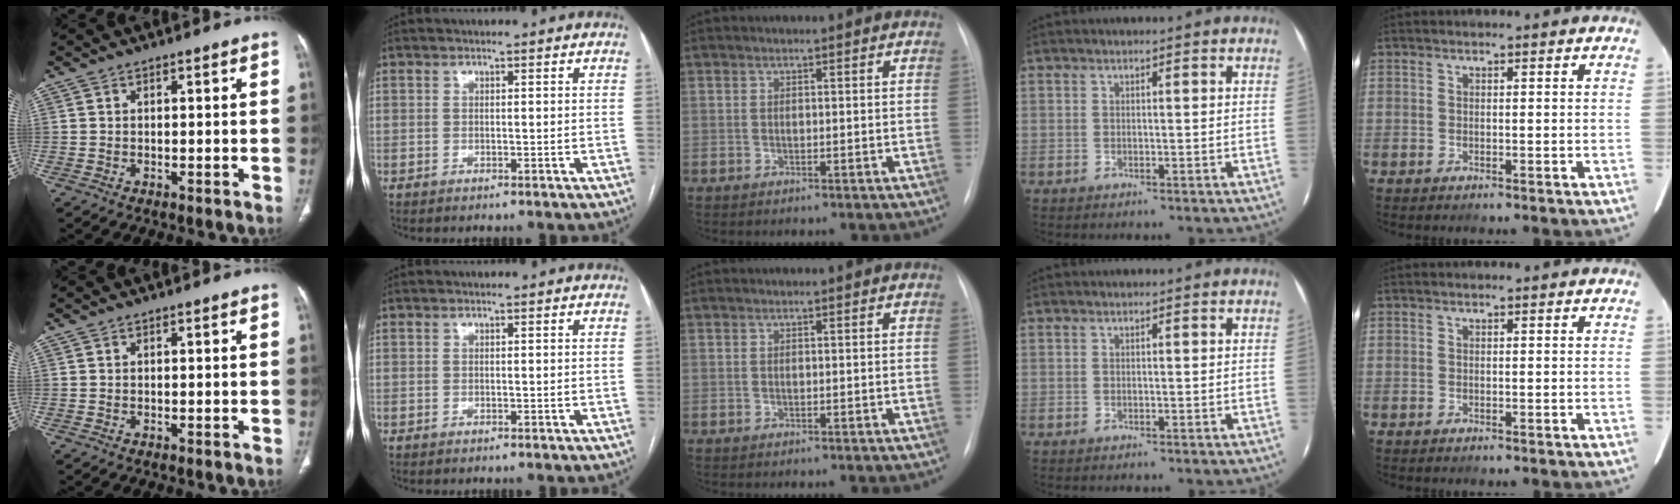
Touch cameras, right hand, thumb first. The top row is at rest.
{}